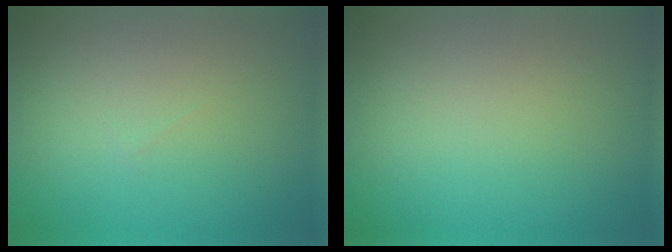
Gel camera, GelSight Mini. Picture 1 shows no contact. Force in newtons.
{"total": 0.0}